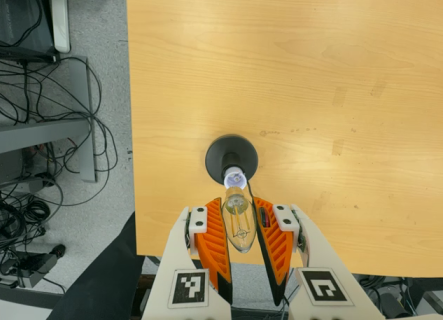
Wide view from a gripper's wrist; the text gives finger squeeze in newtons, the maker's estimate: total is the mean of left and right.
{"total": 13.0, "left": 13.8, "right": 12.2}